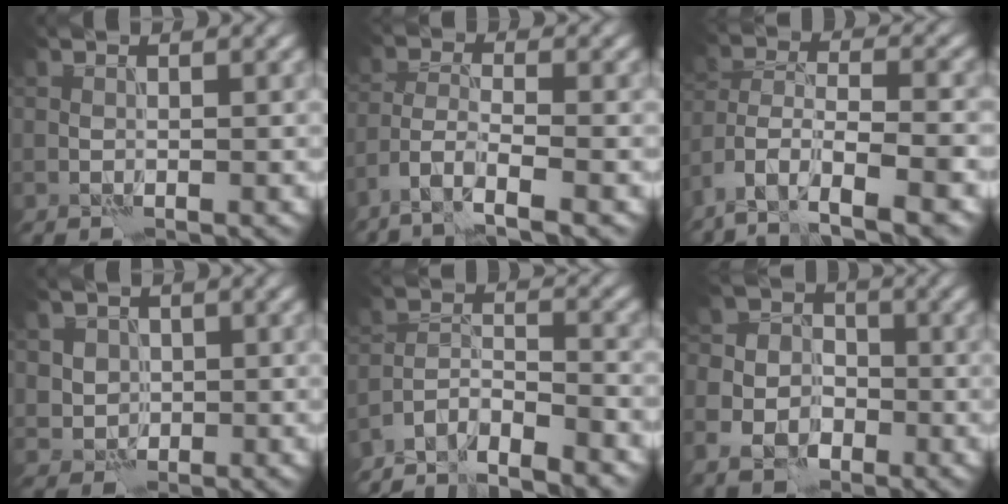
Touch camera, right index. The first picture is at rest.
{"total": 4.0, "force": [-3.0, 0.6, 2.6], "torque": [-0.049, -0.004, -0.065]}
{"total": 7.7, "force": [-5.4, 2.4, 4.9], "torque": [-0.082, 0.002, -0.102]}
{"total": 2.6, "force": [0.7, 2.4, 0.6], "torque": [-0.004, -0.002, 0.023]}
{"total": 5.7, "force": [-5.2, 1.1, 1.9], "torque": [-0.027, -0.005, -0.095]}
{"total": 7.9, "force": [-4.2, 6.1, 2.8], "torque": [-0.034, -0.025, -0.085]}